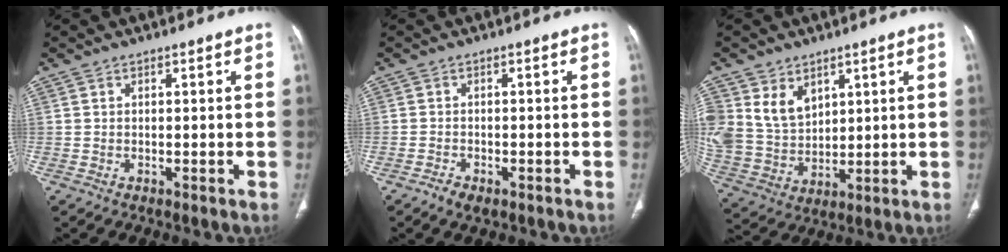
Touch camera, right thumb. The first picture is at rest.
{"total": 2.4, "force": [-1.7, 1.3, 1.2], "torque": [-0.021, 0.007, -0.024]}
{"total": 10.6, "force": [4.9, 7.8, 5.3], "torque": [-0.078, -0.022, 0.116]}